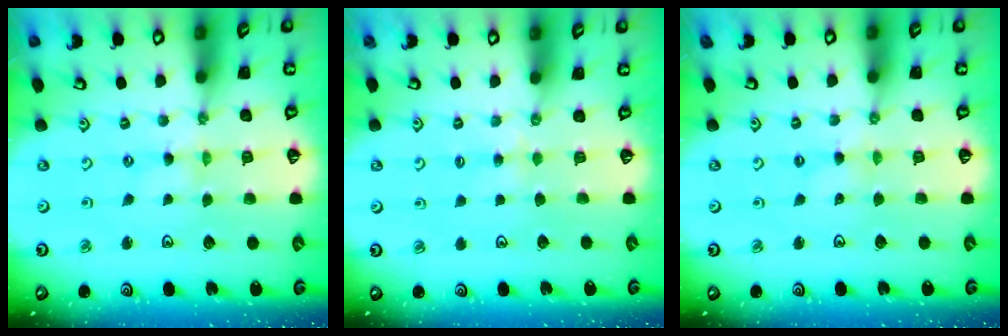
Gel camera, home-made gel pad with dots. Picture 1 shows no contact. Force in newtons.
{"total": 2.3, "press": 2.3, "slide": 0.4}
{"total": 2.0, "press": 1.9, "slide": 0.3}